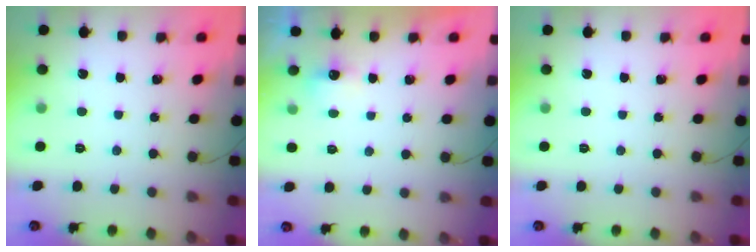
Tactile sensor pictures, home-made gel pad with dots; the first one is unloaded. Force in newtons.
{"total": 2.3, "press": 2.2, "slide": 0.7}
{"total": 0.0}